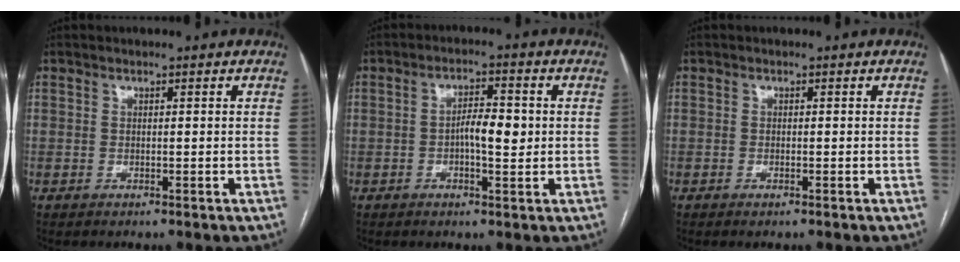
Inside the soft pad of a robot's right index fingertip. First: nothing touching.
{"total": 4.9, "force": [-0.3, 1.5, 4.6], "torque": [-0.080, 0.008, -0.005]}
{"total": 0.6, "force": [-0.4, 0.0, 0.5], "torque": [-0.009, -0.001, -0.006]}